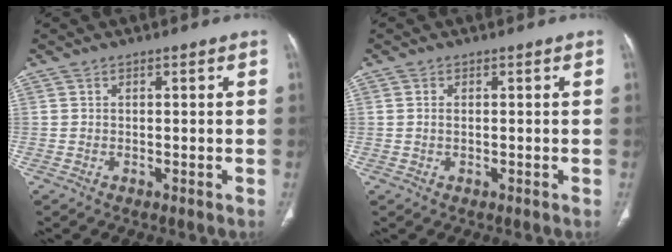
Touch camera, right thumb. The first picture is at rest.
{"total": 0.8, "force": [0.1, 0.3, 0.7], "torque": [-0.018, 0.002, 0.003]}